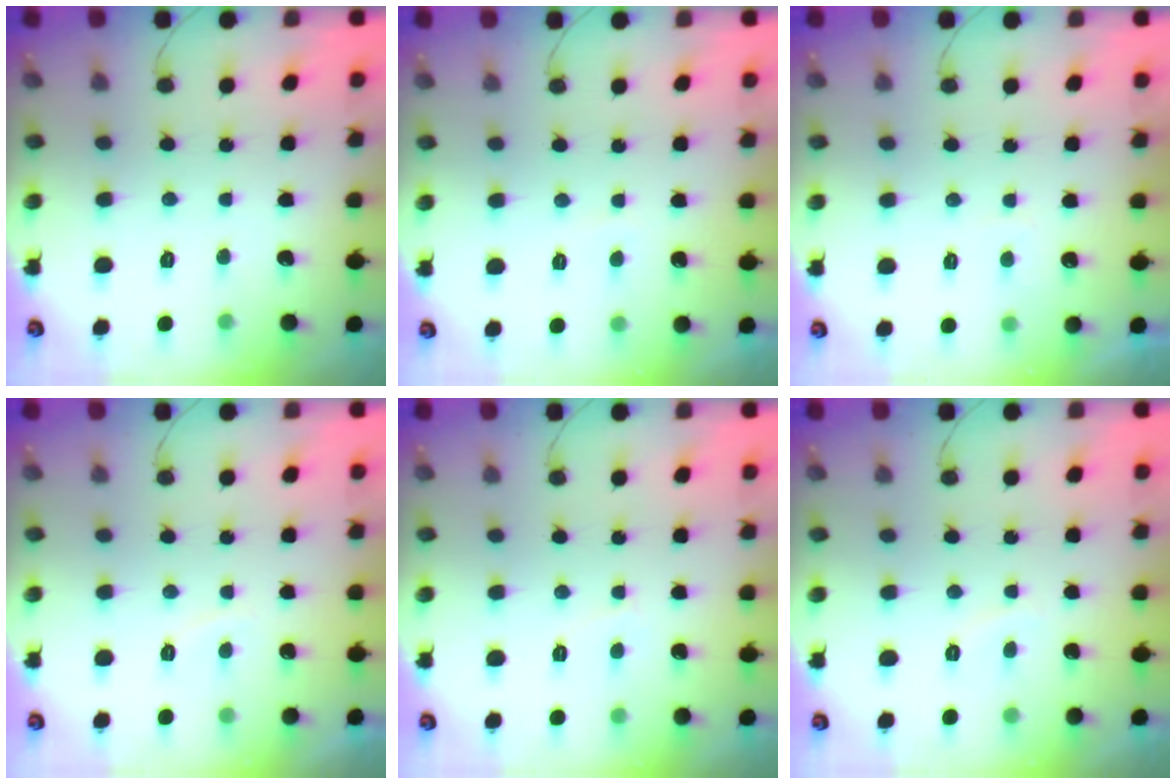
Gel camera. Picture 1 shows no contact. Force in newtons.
{"total": 2.1, "press": 2.0, "slide": 0.6}
{"total": 1.0, "press": 0.8, "slide": 0.6}
{"total": 1.9, "press": 1.7, "slide": 0.8}
{"total": 3.9, "press": 3.9, "slide": 0.4}
{"total": 1.2, "press": 1.1, "slide": 0.5}